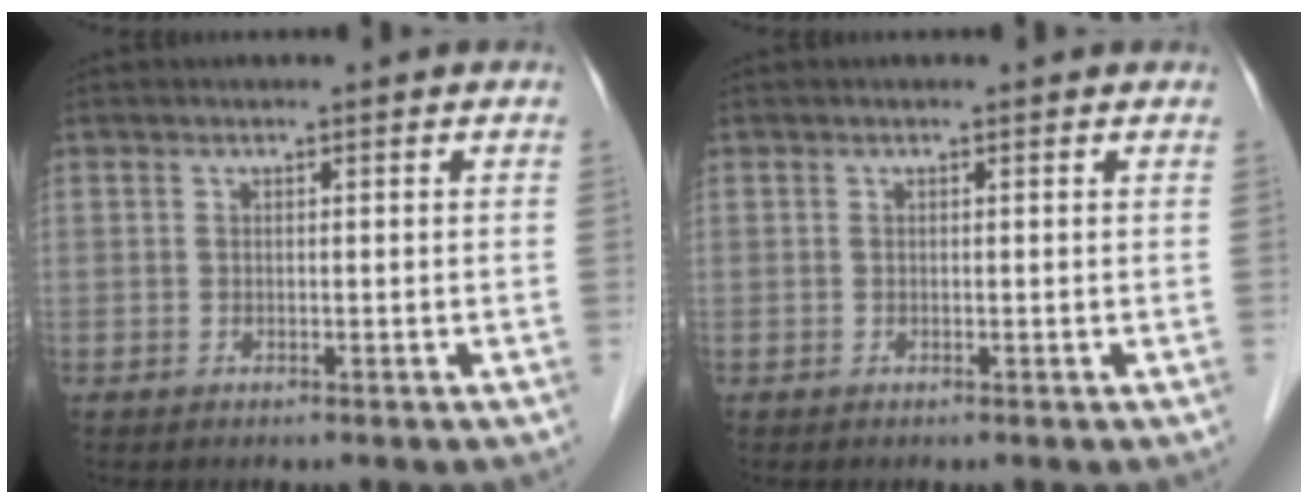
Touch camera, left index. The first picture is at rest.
{"total": 0.0}